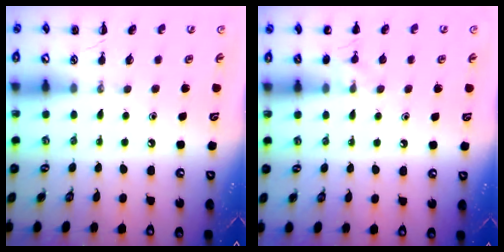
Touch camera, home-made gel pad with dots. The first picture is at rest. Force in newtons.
{"total": 6.3, "press": 6.1, "slide": 1.8}